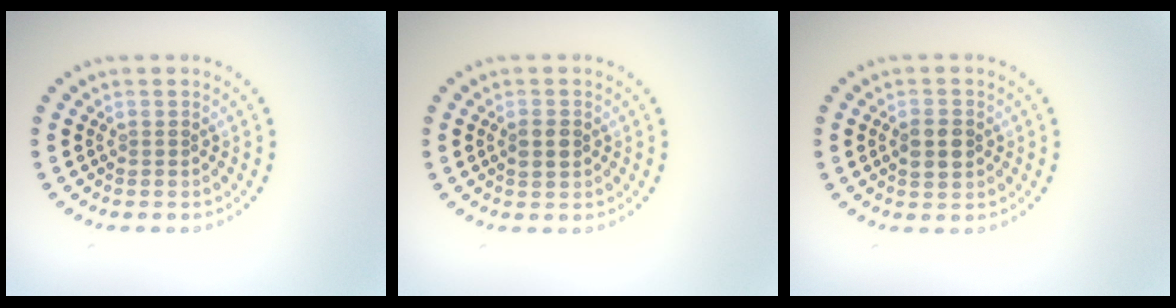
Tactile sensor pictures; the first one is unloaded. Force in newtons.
{"total": 1.5, "press": 1.5, "slide": 0.1}
{"total": 2.9, "press": 2.9, "slide": 0.0}